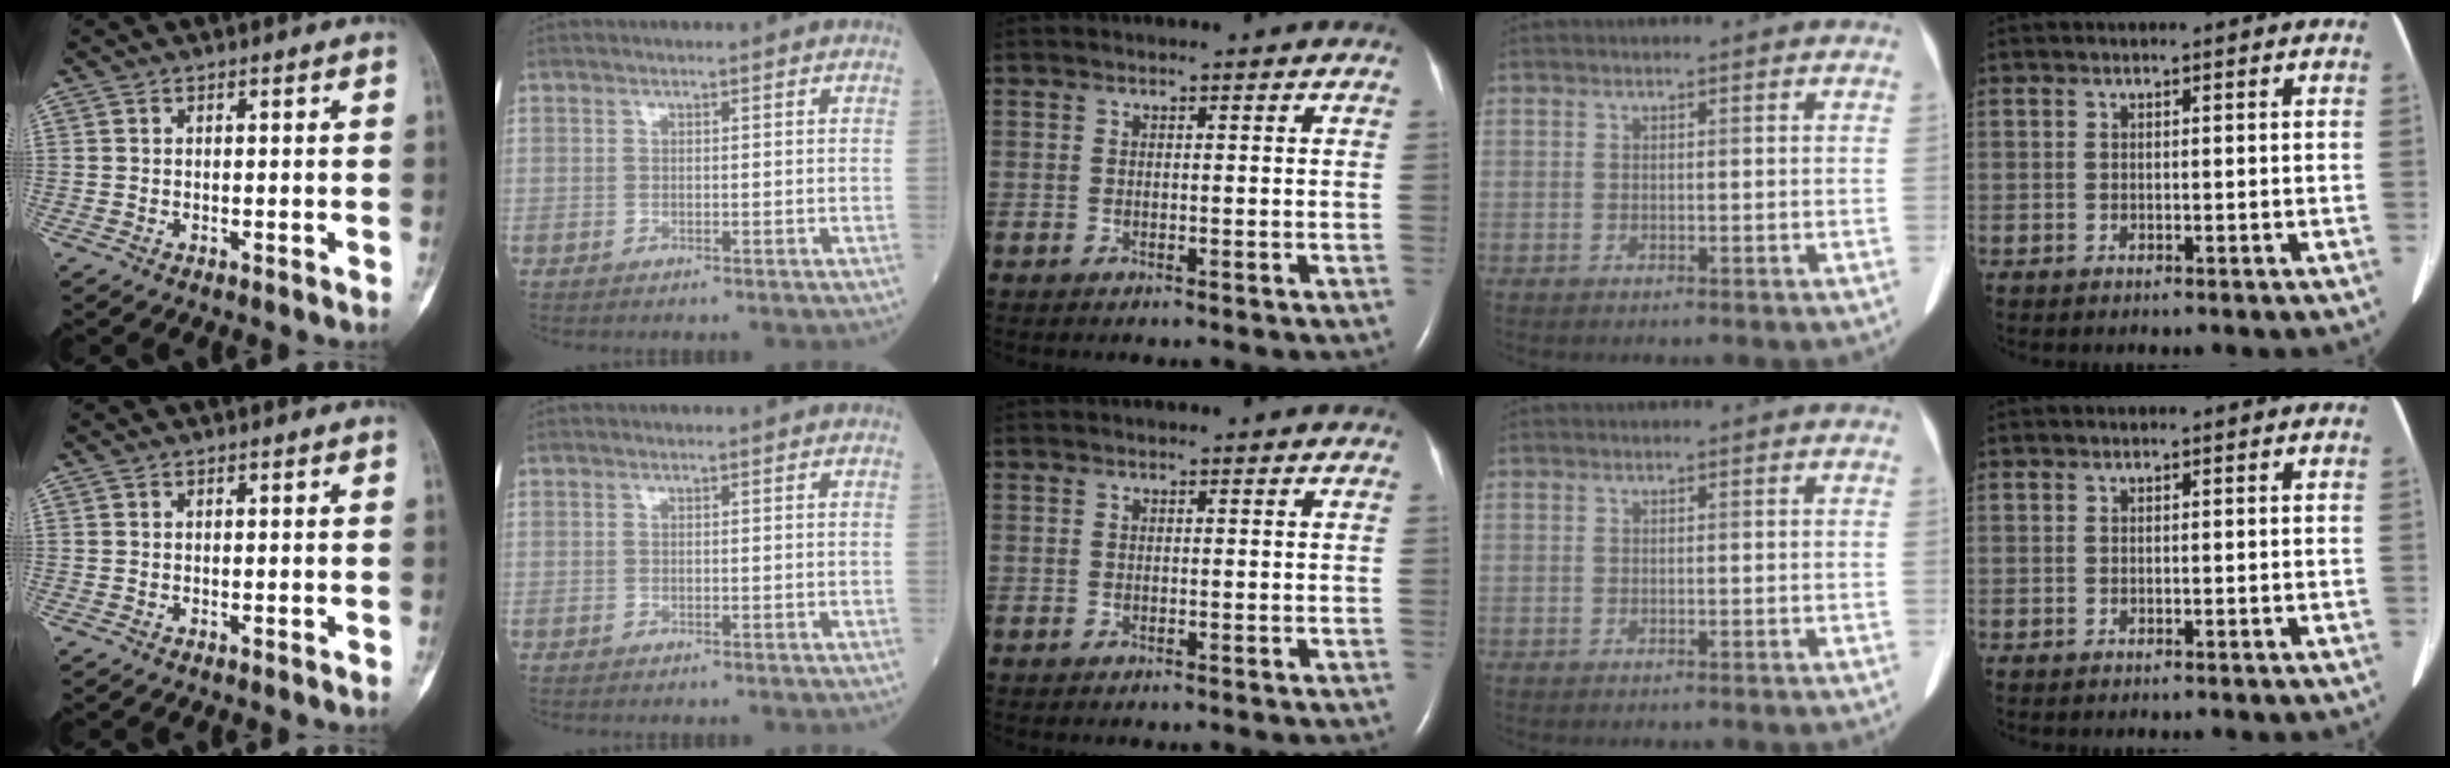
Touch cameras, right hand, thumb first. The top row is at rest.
{}